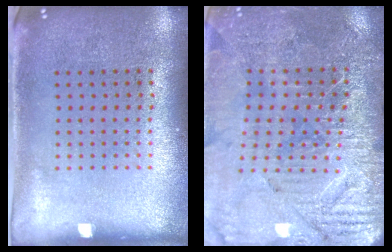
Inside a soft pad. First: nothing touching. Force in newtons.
{"total": 3.4, "press": 3.4, "slide": 0.2}